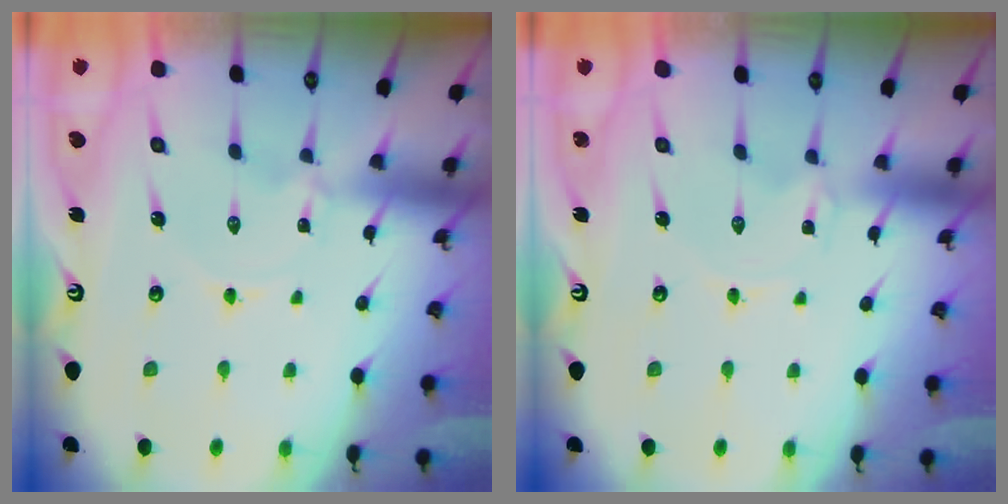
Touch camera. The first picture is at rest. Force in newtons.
{"total": 0.0}